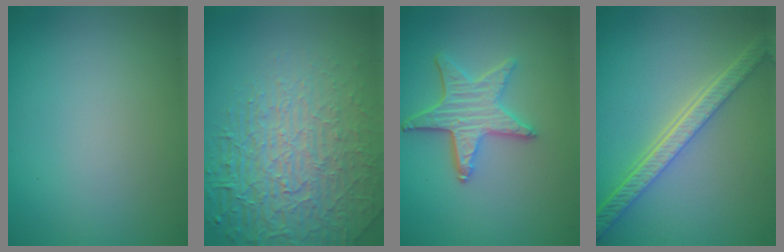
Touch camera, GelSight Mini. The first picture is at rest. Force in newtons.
{"total": 8.2, "press": 5.7, "slide": 5.9}
{"total": 4.4, "press": 3.7, "slide": 2.4}
{"total": 5.4, "press": 4.2, "slide": 3.4}